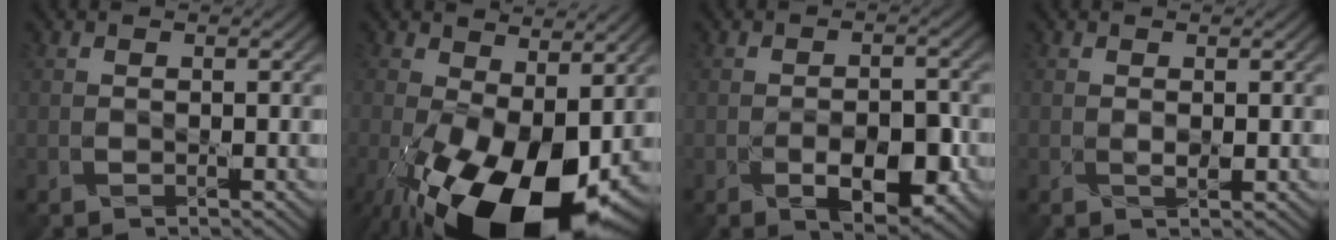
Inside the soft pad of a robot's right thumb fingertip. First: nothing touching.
{"total": 18.4, "force": [-5.6, 9.6, 14.7], "torque": [-0.274, -0.051, -0.068]}
{"total": 6.0, "force": [-2.3, 2.9, 4.7], "torque": [-0.072, -0.003, -0.032]}
{"total": 1.1, "force": [0.2, 0.5, 0.9], "torque": [-0.017, -0.003, 0.003]}